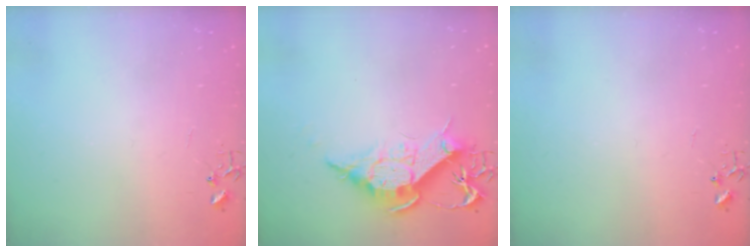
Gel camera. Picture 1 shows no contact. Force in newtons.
{"total": 12.6, "press": 12.6, "slide": 1.2}
{"total": 0.0}